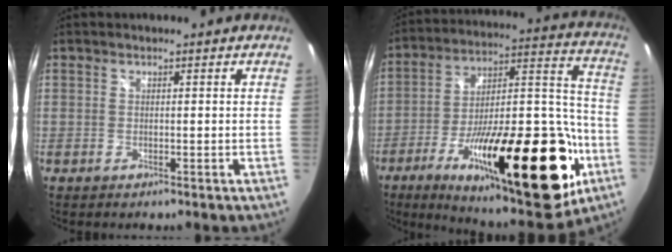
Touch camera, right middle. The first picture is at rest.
{"total": 34.8, "force": [-15.2, 11.9, 29.0], "torque": [-0.437, 0.000, -0.240]}